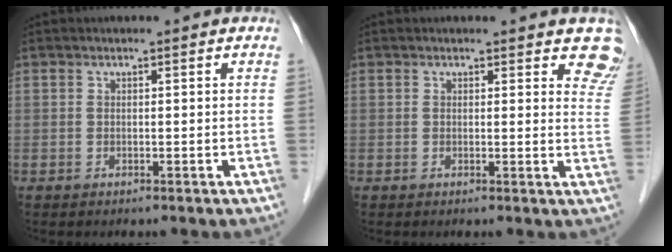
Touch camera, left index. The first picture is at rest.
{"total": 5.8, "force": [5.1, 2.0, 1.9], "torque": [0.005, -0.021, 0.029]}